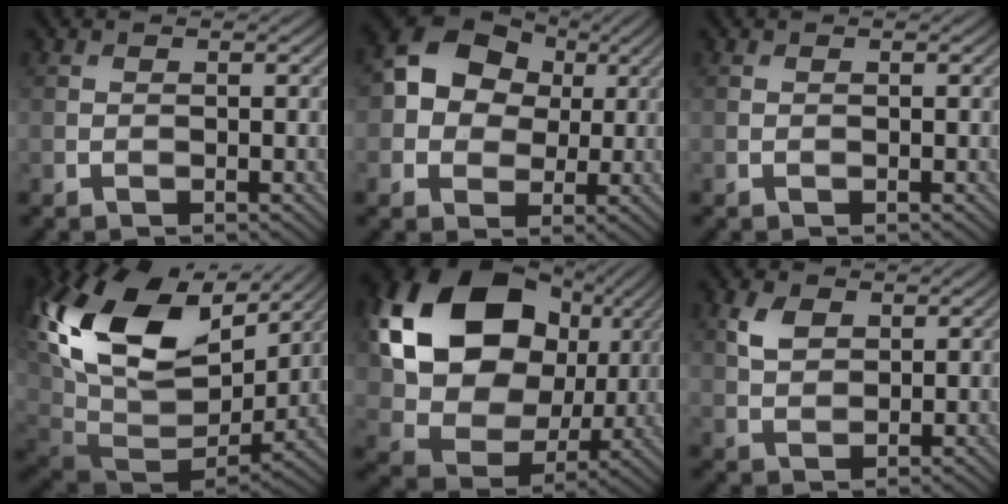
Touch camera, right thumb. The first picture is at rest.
{"total": 10.0, "force": [2.0, 8.1, 5.6], "torque": [-0.122, 0.018, 0.018]}
{"total": 0.0}
{"total": 21.9, "force": [8.6, 13.6, 14.9], "torque": [-0.329, 0.021, 0.172]}
{"total": 19.2, "force": [5.8, 14.3, 11.4], "torque": [-0.267, 0.009, 0.125]}
{"total": 3.4, "force": [1.6, 2.2, 2.1], "torque": [-0.051, 0.003, 0.031]}